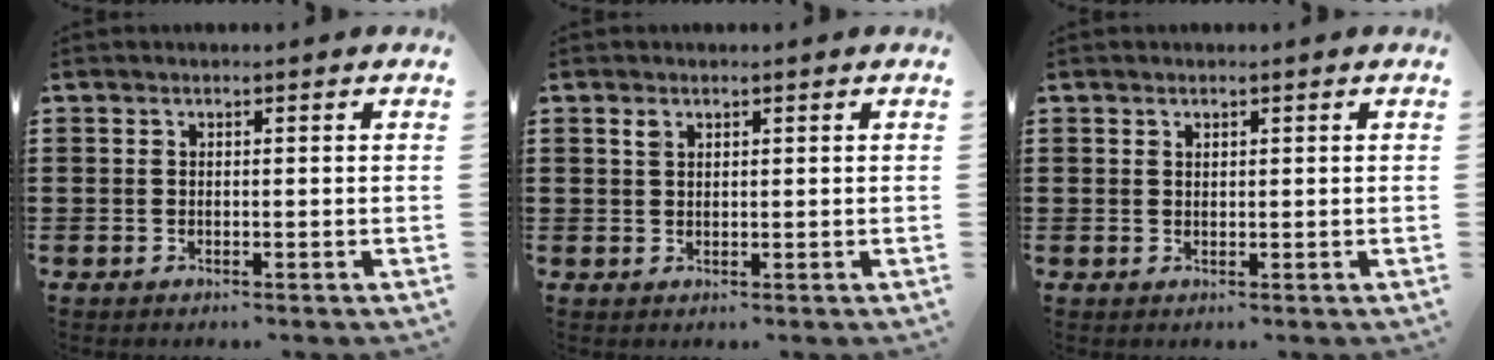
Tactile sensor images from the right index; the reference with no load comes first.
{"total": 1.1, "force": [0.7, 0.6, 0.7], "torque": [-0.016, 0.002, 0.013]}
{"total": 0.8, "force": [0.6, 0.5, 0.2], "torque": [-0.005, 0.003, 0.011]}